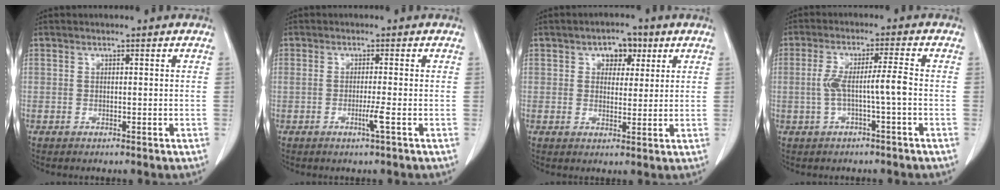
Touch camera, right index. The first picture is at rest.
{"total": 2.1, "force": [-0.7, -0.6, 1.9], "torque": [-0.033, -0.004, -0.011]}
{"total": 4.4, "force": [2.0, 2.8, 2.7], "torque": [-0.033, 0.011, 0.030]}
{"total": 5.5, "force": [-0.9, -0.3, 5.4], "torque": [-0.103, 0.018, -0.012]}